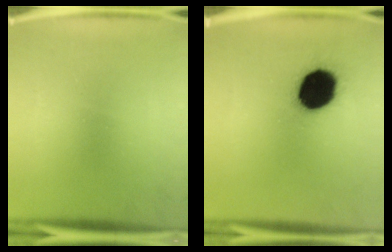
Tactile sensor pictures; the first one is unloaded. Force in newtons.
{"total": 16.9}